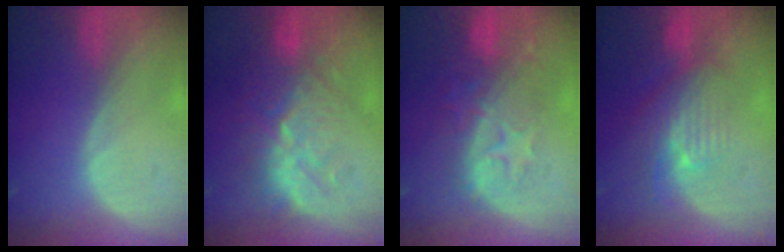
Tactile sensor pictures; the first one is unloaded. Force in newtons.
{"total": 9.1, "press": 9.0, "slide": 1.6}
{"total": 10.1, "press": 8.8, "slide": 4.9}
{"total": 7.9, "press": 7.0, "slide": 3.5}